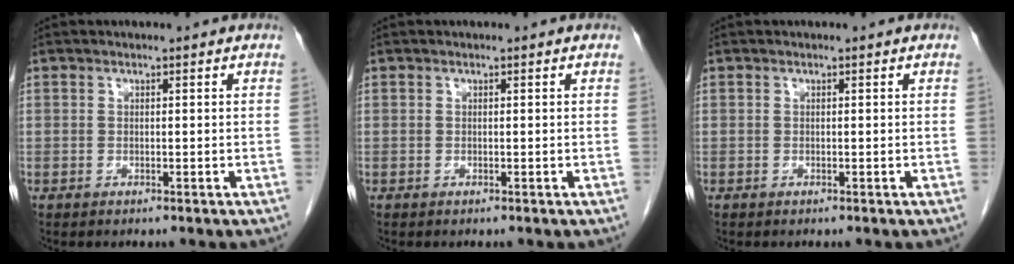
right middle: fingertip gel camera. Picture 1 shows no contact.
{"total": 0.0}
{"total": 0.0}